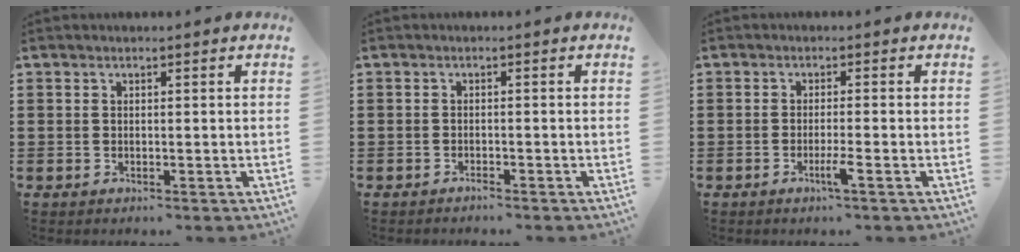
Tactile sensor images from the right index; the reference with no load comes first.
{"total": 0.9, "force": [-0.9, 0.0, 0.2], "torque": [-0.007, -0.001, -0.018]}
{"total": 2.8, "force": [-1.5, -0.2, 2.4], "torque": [-0.045, -0.009, -0.029]}